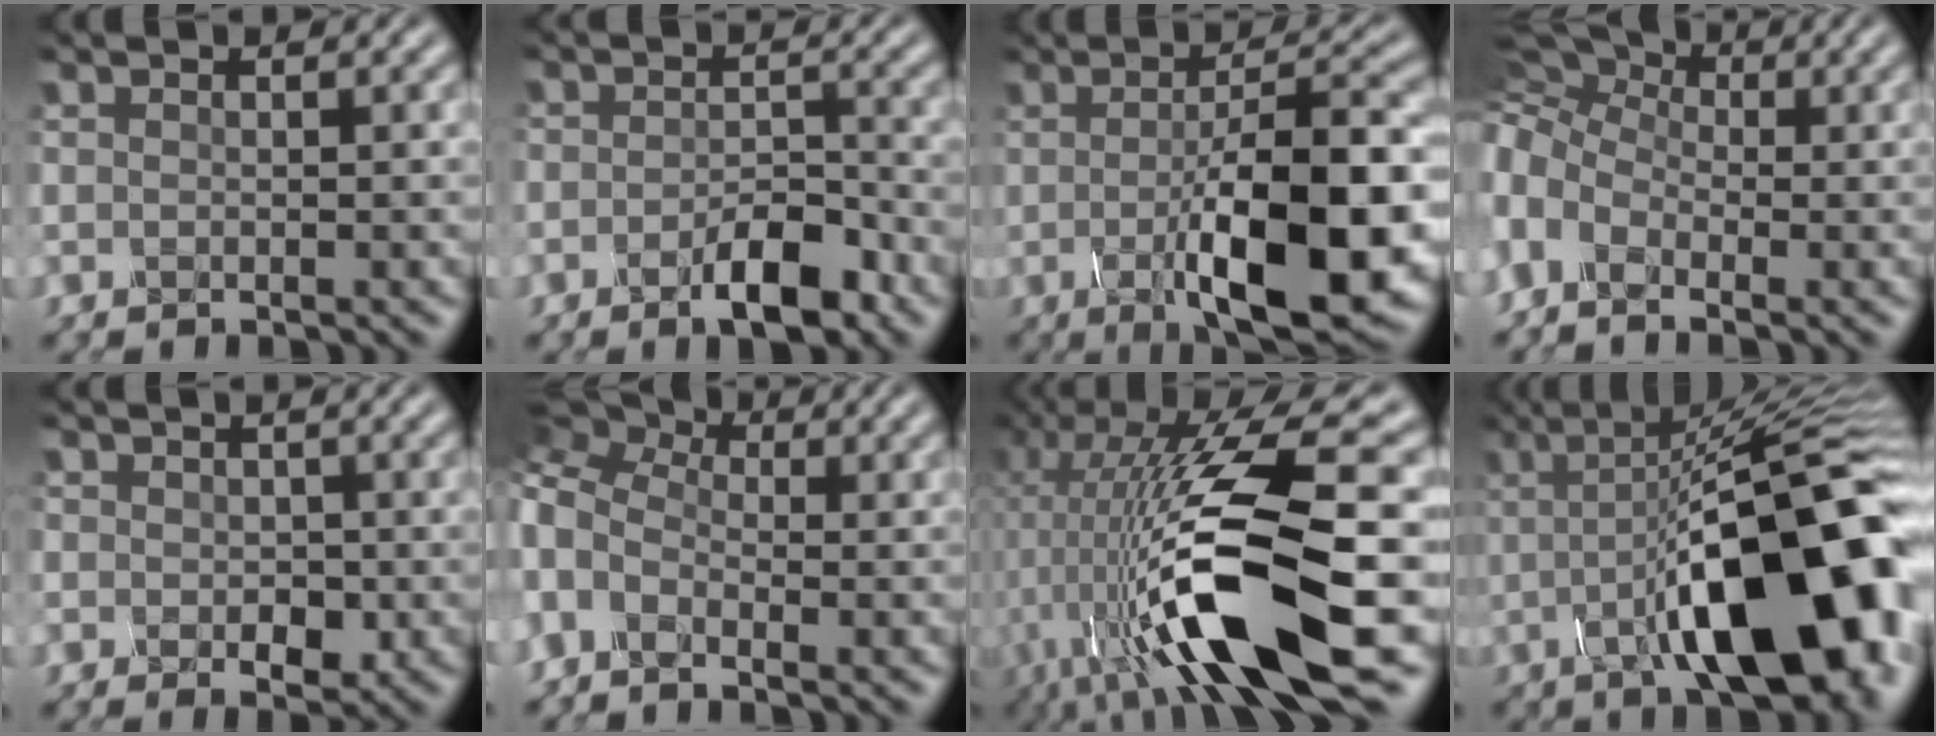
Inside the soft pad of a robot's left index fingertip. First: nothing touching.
{"total": 4.3, "force": [-2.4, 2.0, 3.0], "torque": [-0.037, 0.006, -0.041]}
{"total": 12.7, "force": [-2.1, 3.7, 12.0], "torque": [-0.171, -0.009, -0.035]}
{"total": 8.6, "force": [0.2, 6.3, 5.9], "torque": [-0.128, 0.028, -0.012]}
{"total": 3.2, "force": [0.0, 2.7, 1.8], "torque": [-0.012, 0.000, -0.005]}
{"total": 6.9, "force": [1.5, 4.5, 5.0], "torque": [-0.118, 0.029, 0.008]}
{"total": 15.8, "force": [-3.3, 4.8, 14.7], "torque": [-0.275, 0.008, -0.054]}
{"total": 16.2, "force": [-2.4, 5.6, 15.0], "torque": [-0.180, 0.022, -0.039]}